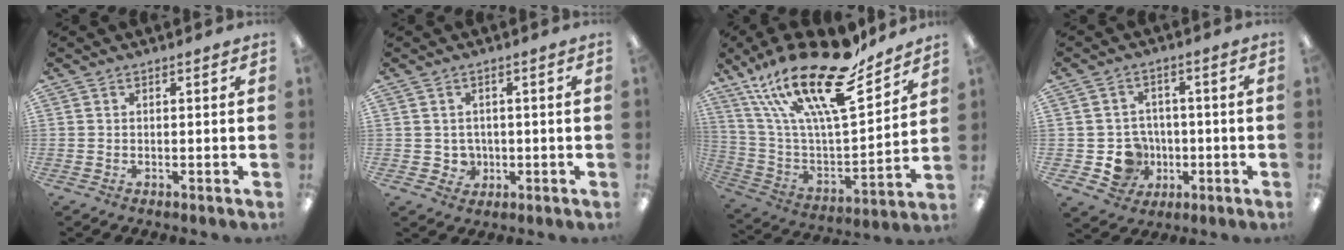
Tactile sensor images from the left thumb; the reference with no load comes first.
{"total": 3.1, "force": [0.4, 3.0, 0.9], "torque": [-0.014, 0.001, 0.005]}
{"total": 25.8, "force": [18.8, 7.6, 16.0], "torque": [-0.285, -0.123, 0.320]}
{"total": 8.0, "force": [-1.5, 7.5, 2.1], "torque": [-0.054, 0.009, -0.019]}